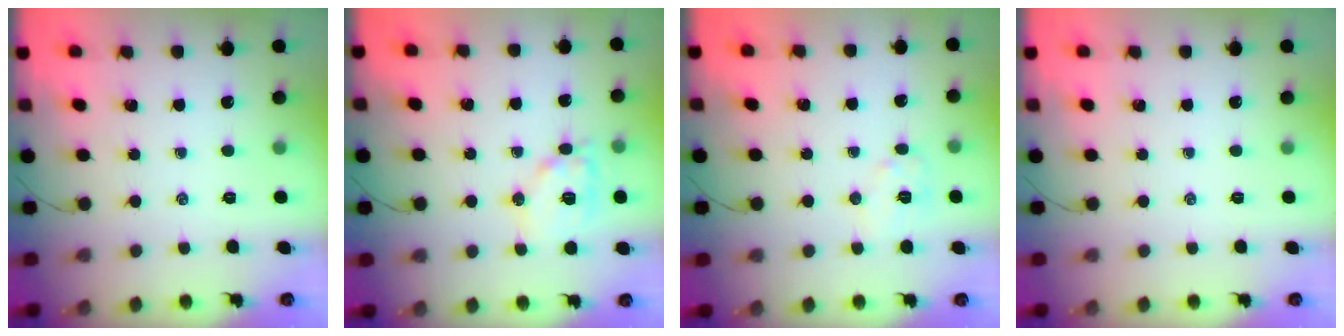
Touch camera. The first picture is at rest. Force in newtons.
{"total": 12.4, "press": 12.3, "slide": 1.2}
{"total": 6.2, "press": 6.2, "slide": 0.5}
{"total": 0.0}